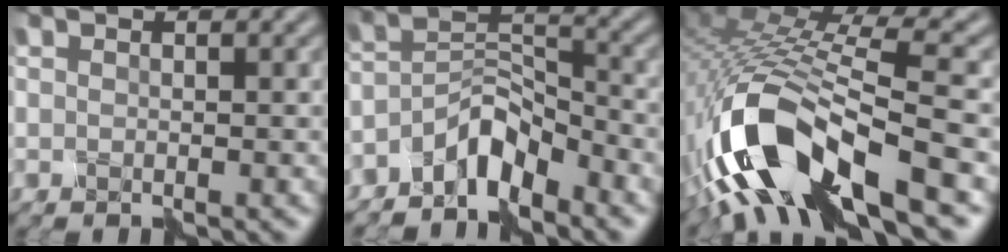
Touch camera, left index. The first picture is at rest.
{"total": 4.6, "force": [-4.1, 1.1, 1.7], "torque": [-0.025, 0.016, -0.083]}
{"total": 12.9, "force": [-6.9, 4.1, 10.1], "torque": [-0.214, -0.002, -0.123]}